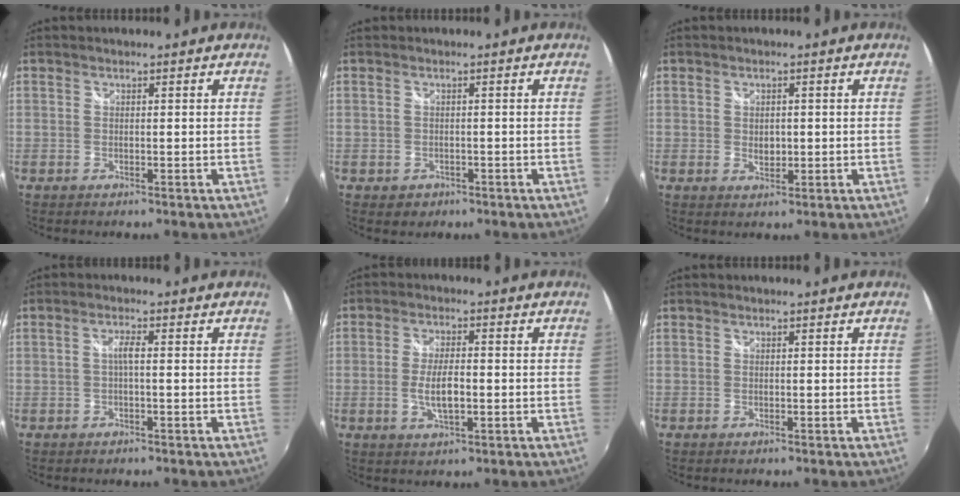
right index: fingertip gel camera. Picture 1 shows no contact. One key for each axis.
{"total": 2.3, "fx": -0.8, "fy": 2.1, "fz": 0.6, "tx": -0.014, "ty": -0.004, "tz": -0.011}
{"total": 2.6, "fx": -0.1, "fy": 1.9, "fz": 1.7, "tx": -0.024, "ty": -0.002, "tz": 0.000}
{"total": 1.9, "fx": -0.2, "fy": 0.1, "fz": 1.9, "tx": -0.035, "ty": 0.004, "tz": -0.006}
{"total": 5.7, "fx": -1.2, "fy": 2.0, "fz": 5.3, "tx": -0.105, "ty": -0.005, "tz": -0.020}
{"total": 0.0}